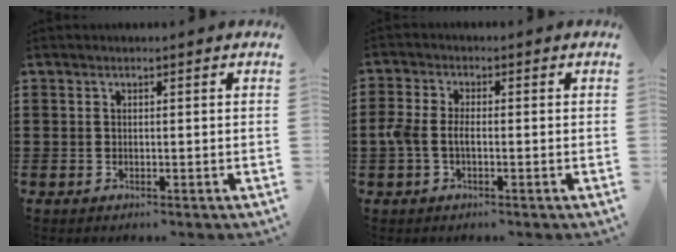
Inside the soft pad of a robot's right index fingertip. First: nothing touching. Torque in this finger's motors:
{"motor_torque": [0.70, 0.21, 0.34, 0.12]}